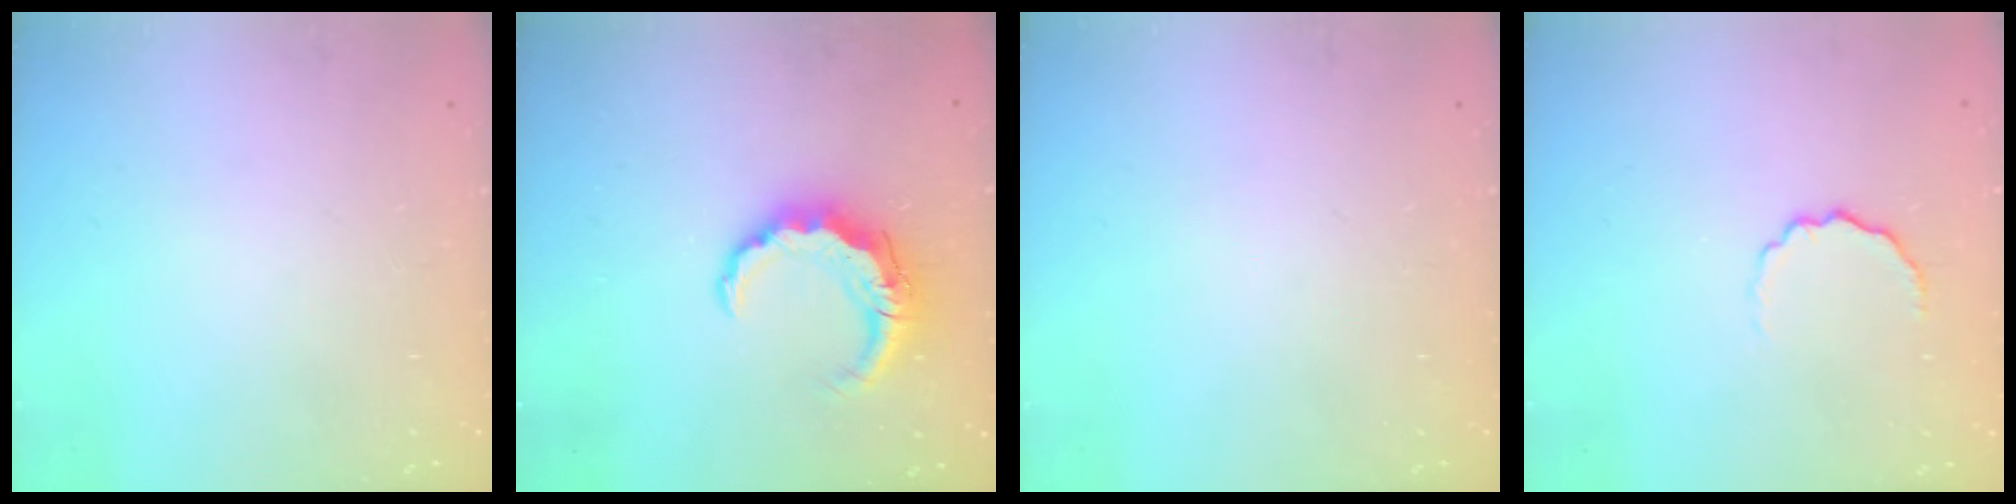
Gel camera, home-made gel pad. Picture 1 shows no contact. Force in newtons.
{"total": 8.5, "press": 8.5, "slide": 0.9}
{"total": 0.0}
{"total": 4.9, "press": 4.8, "slide": 1.0}